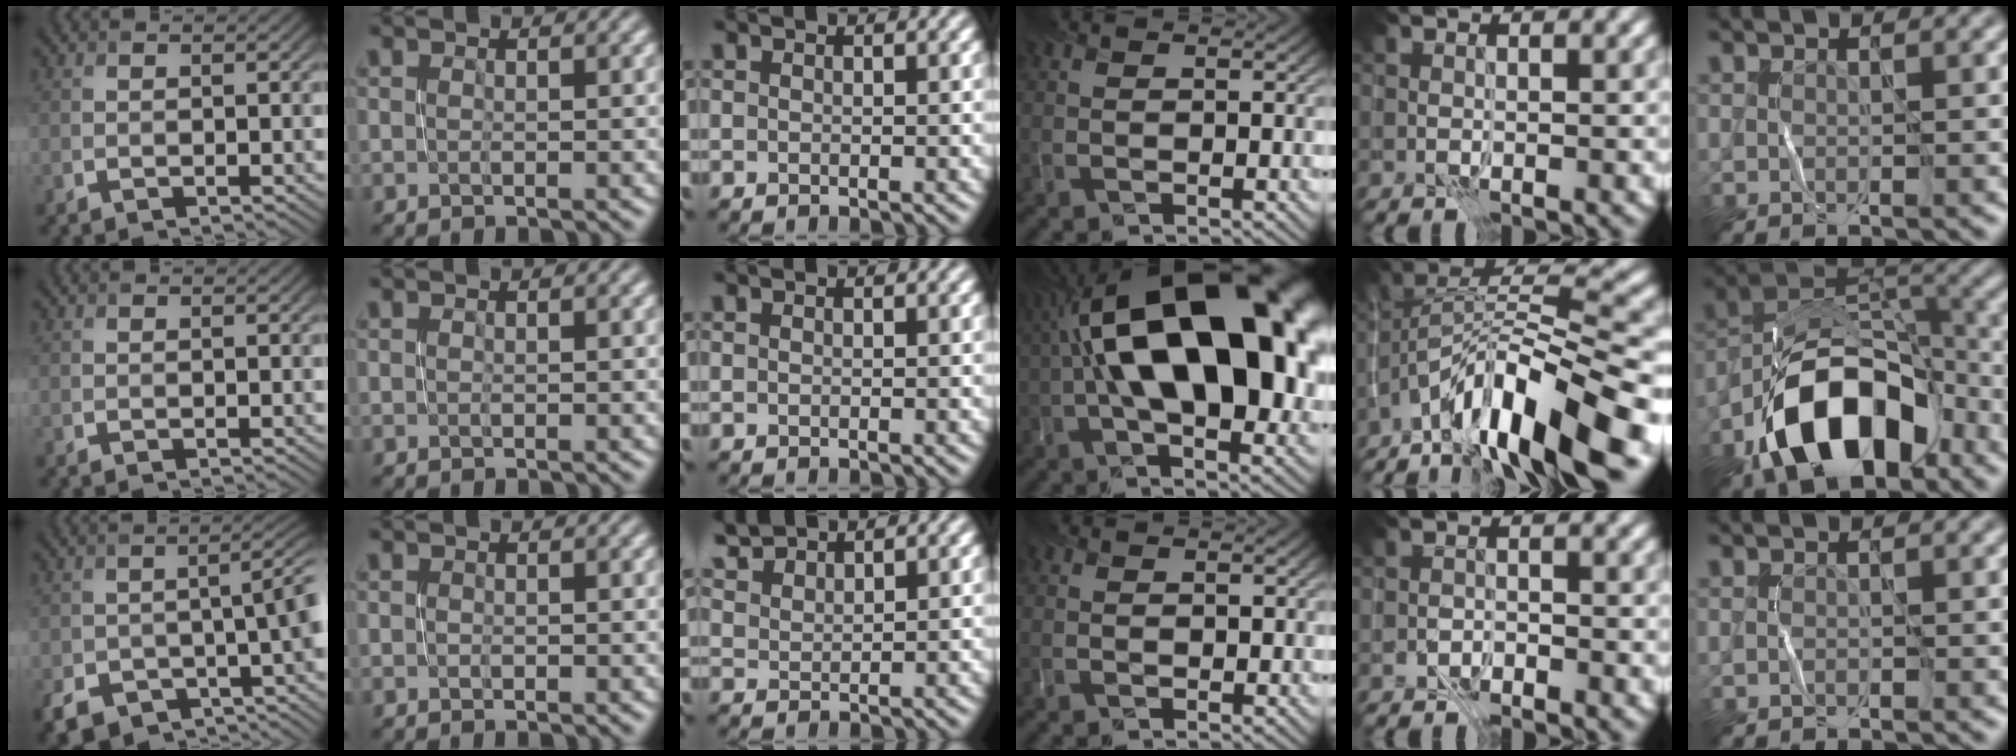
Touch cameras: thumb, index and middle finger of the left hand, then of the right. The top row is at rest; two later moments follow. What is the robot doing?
{"motion": "close", "object": "stapler"}